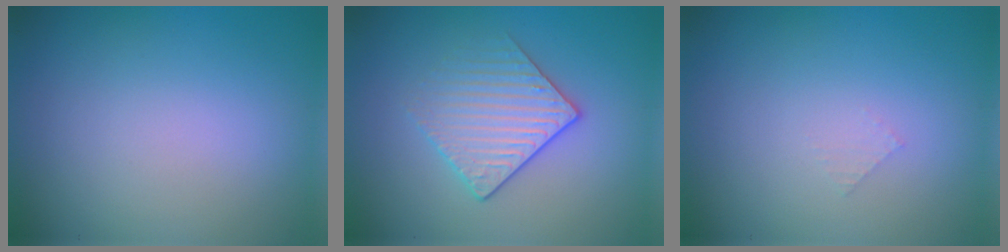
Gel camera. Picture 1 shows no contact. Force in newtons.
{"total": 3.1, "press": 2.9, "slide": 1.2}
{"total": 0.5, "press": 0.5, "slide": 0.1}